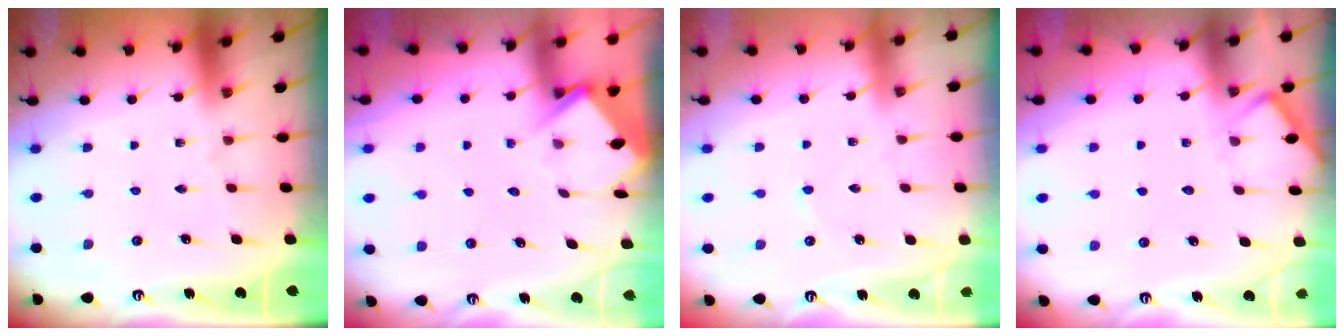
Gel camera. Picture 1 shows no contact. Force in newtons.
{"total": 3.9, "press": 3.8, "slide": 0.3}
{"total": 1.2, "press": 1.2, "slide": 0.2}
{"total": 4.6, "press": 4.6, "slide": 0.5}